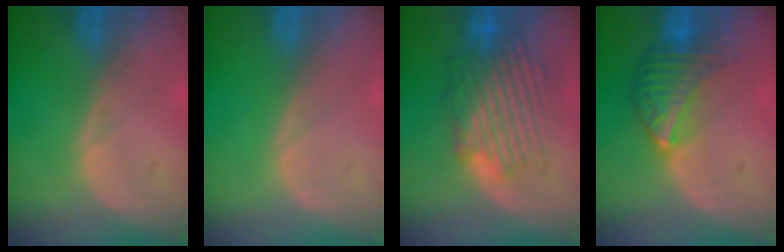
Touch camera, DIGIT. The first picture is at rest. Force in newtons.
{"total": 0.0}
{"total": 8.6, "press": 8.2, "slide": 2.6}
{"total": 7.1, "press": 6.4, "slide": 3.1}